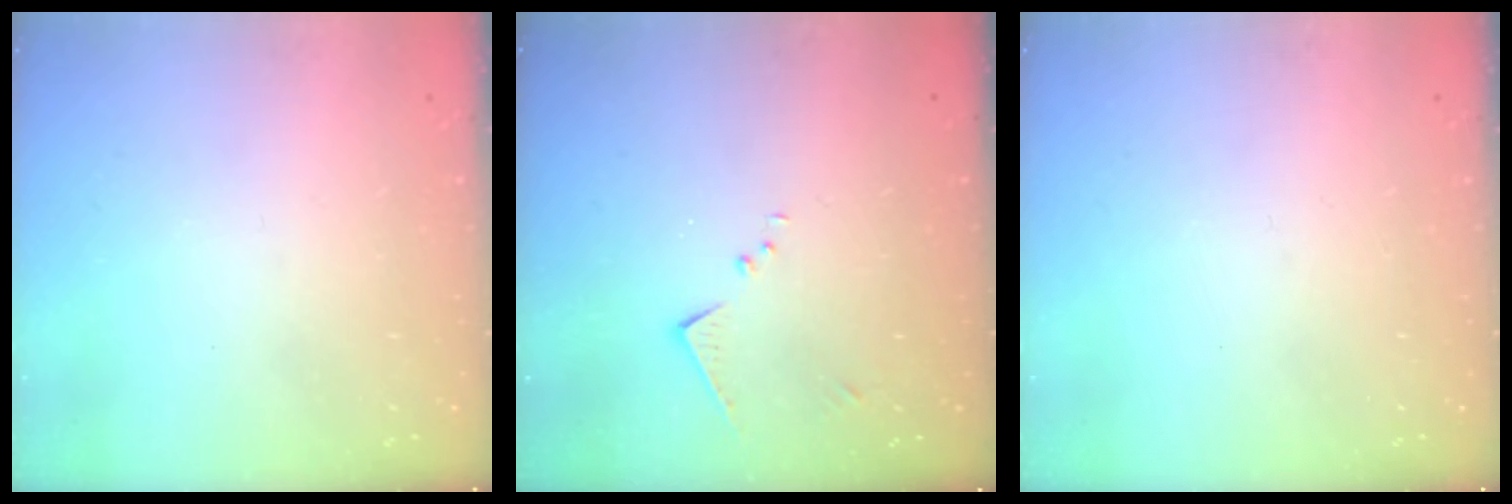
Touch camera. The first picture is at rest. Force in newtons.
{"total": 8.3, "press": 8.3, "slide": 0.4}
{"total": 0.0}